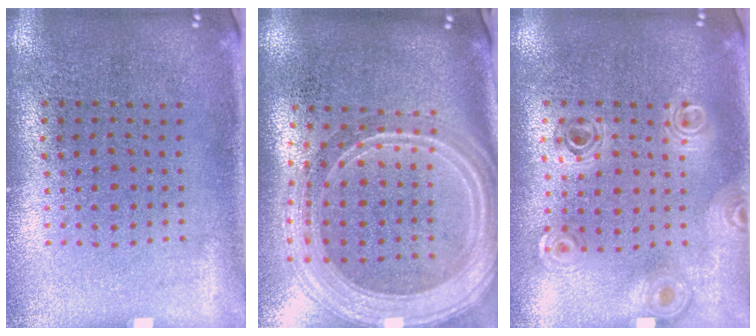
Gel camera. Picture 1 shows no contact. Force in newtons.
{"total": 2.9, "press": 2.4, "slide": 1.7}
{"total": 0.9, "press": 0.9, "slide": 0.1}